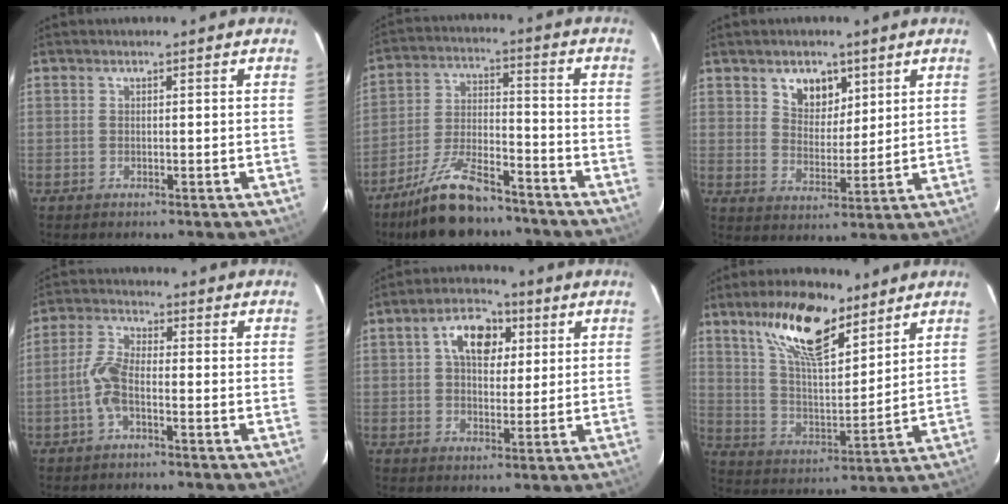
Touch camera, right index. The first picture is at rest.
{"total": 14.6, "force": [-11.7, 4.7, 7.5], "torque": [-0.156, -0.002, -0.202]}
{"total": 6.8, "force": [3.9, 4.7, 3.1], "torque": [-0.041, 0.003, 0.072]}
{"total": 5.1, "force": [-2.0, 1.7, 4.4], "torque": [-0.102, 0.010, -0.042]}
{"total": 9.2, "force": [3.1, 5.8, 6.4], "torque": [-0.108, 0.028, 0.050]}
{"total": 16.0, "force": [10.3, 5.8, 10.8], "torque": [-0.194, 0.012, 0.192]}